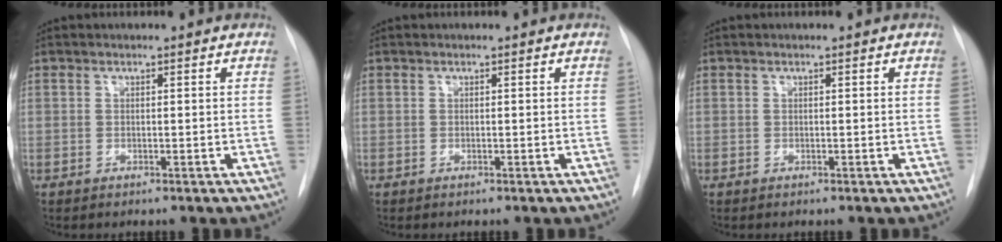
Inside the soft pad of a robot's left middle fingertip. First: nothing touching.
{"total": 0.0}
{"total": 0.0}